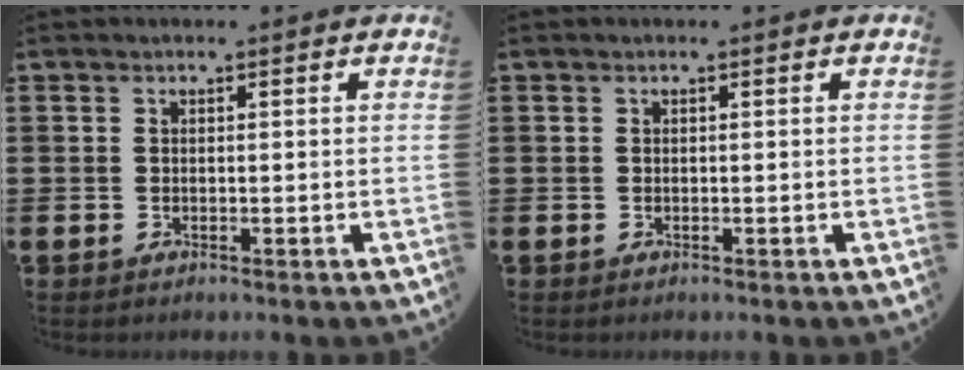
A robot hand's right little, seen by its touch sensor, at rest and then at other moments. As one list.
[{"total": 0.0}]